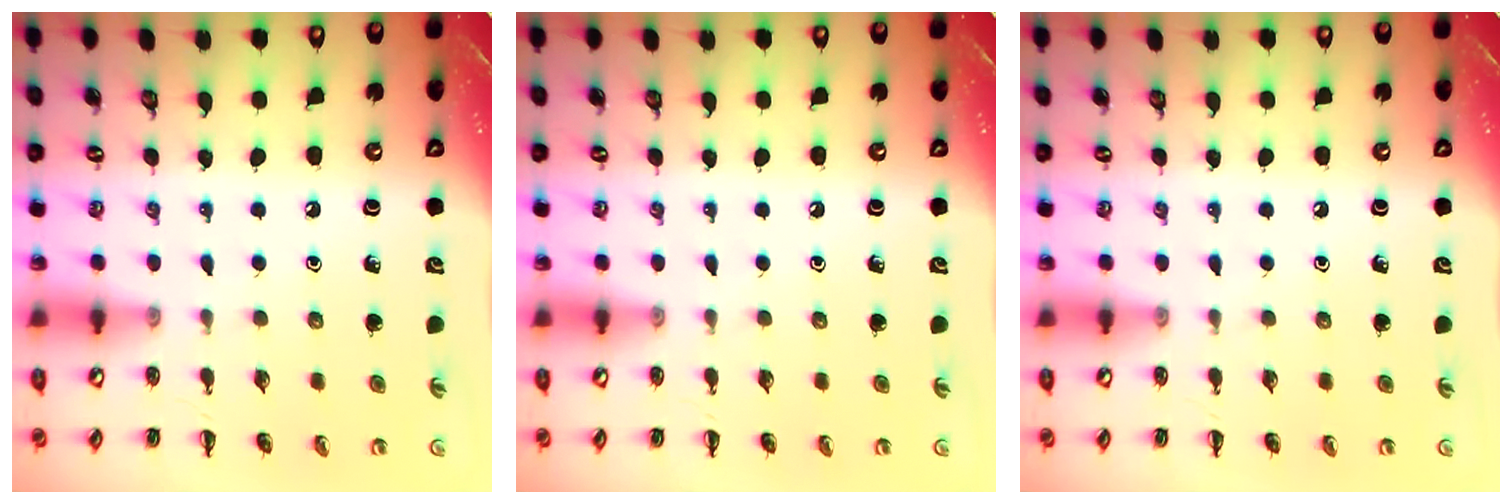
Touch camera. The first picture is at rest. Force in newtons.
{"total": 0.0}
{"total": 0.0}